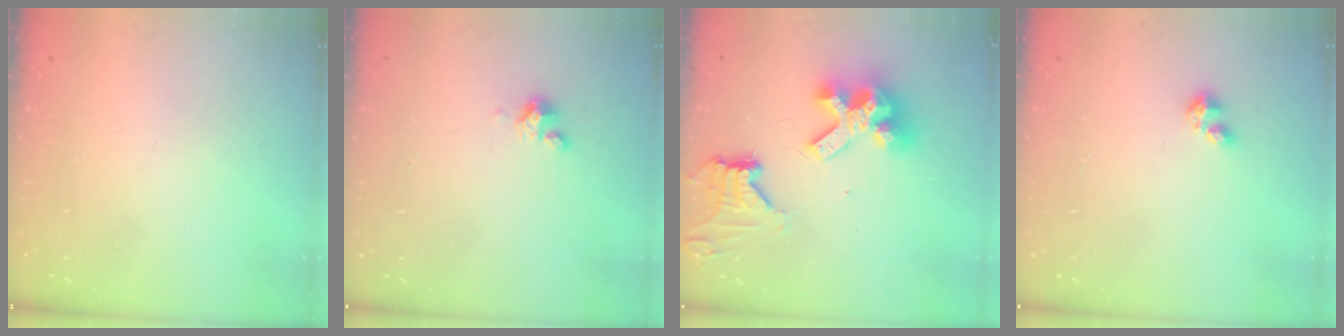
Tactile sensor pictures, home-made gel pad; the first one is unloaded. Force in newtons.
{"total": 2.5, "press": 2.5, "slide": 0.2}
{"total": 14.2, "press": 14.2, "slide": 1.1}
{"total": 3.4, "press": 3.4, "slide": 0.4}